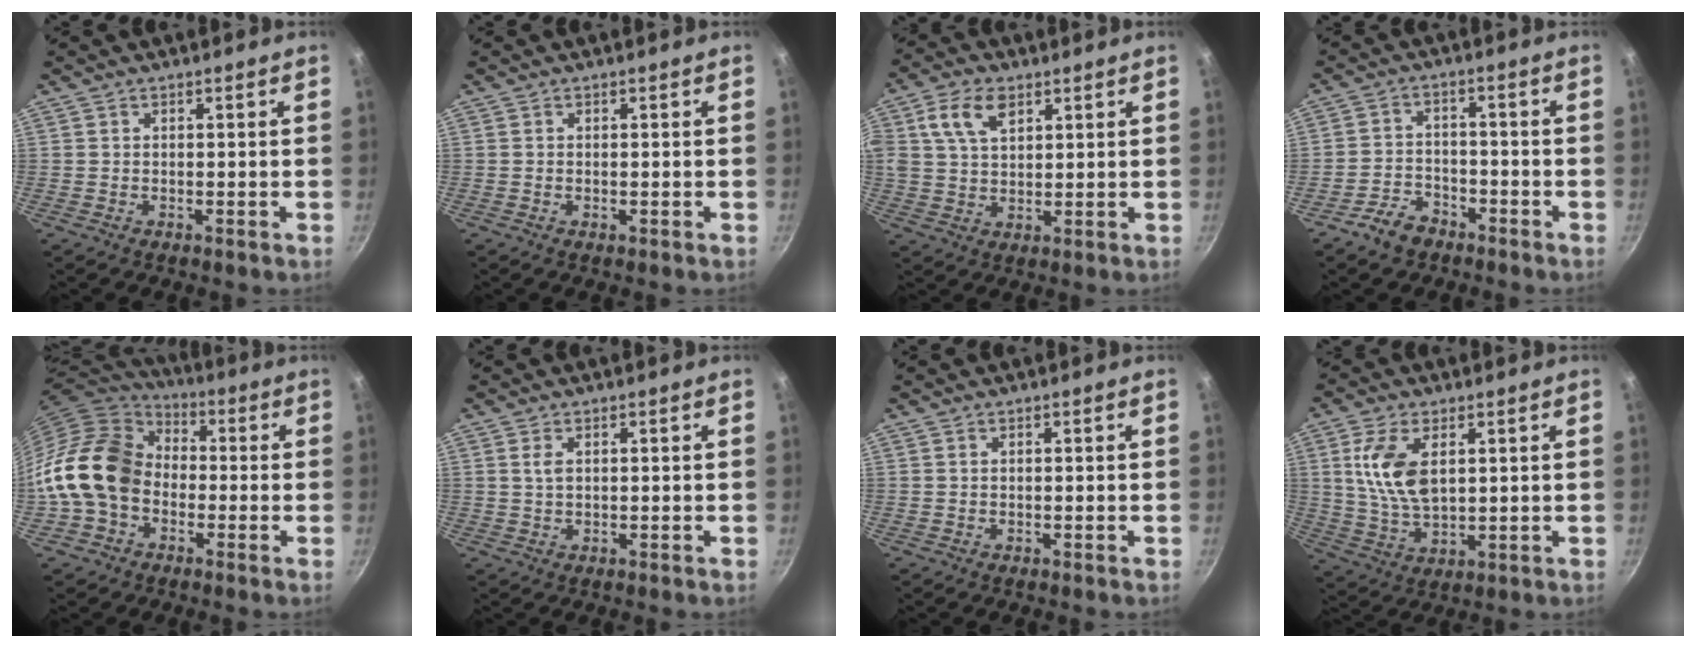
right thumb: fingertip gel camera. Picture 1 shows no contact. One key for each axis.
{"total": 0.6, "fx": -0.1, "fy": 0.3, "fz": 0.5, "tx": -0.007, "ty": 0.001, "tz": -0.002}
{"total": 8.9, "fx": 3.7, "fy": 5.5, "fz": 5.9, "tx": -0.102, "ty": -0.002, "tz": 0.066}
{"total": 5.7, "fx": -4.0, "fy": 3.5, "fz": 2.1, "tx": -0.030, "ty": 0.040, "tz": -0.073}
{"total": 16.5, "fx": -2.4, "fy": 12.7, "fz": 10.2, "tx": -0.161, "ty": 0.046, "tz": -0.060}
{"total": 2.0, "fx": 0.6, "fy": 1.1, "fz": 1.6, "tx": -0.029, "ty": -0.002, "tz": 0.013}
{"total": 0.0}
{"total": 10.8, "fx": 2.9, "fy": 5.8, "fz": 8.6, "tx": -0.167, "ty": -0.015, "tz": 0.061}